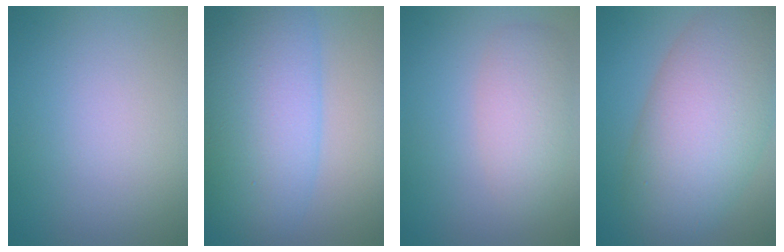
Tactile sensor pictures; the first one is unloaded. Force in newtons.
{"total": 10.6, "press": 10.6, "slide": 0.2}
{"total": 3.3, "press": 3.3, "slide": 0.1}
{"total": 11.0, "press": 11.0, "slide": 0.4}